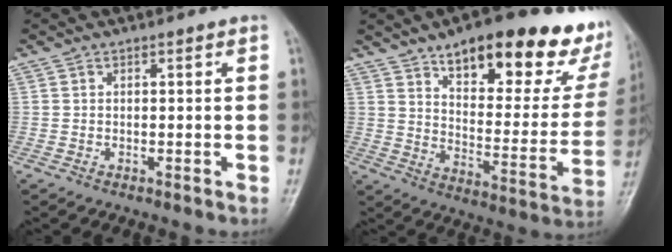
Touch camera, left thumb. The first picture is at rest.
{"total": 28.2, "force": [16.9, 10.5, 20.0], "torque": [-0.231, -0.055, 0.239]}